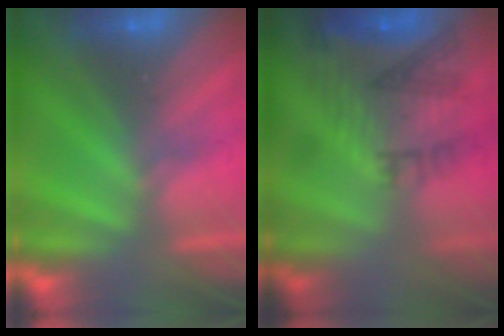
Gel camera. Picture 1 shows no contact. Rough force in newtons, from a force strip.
{"total": 8.0}